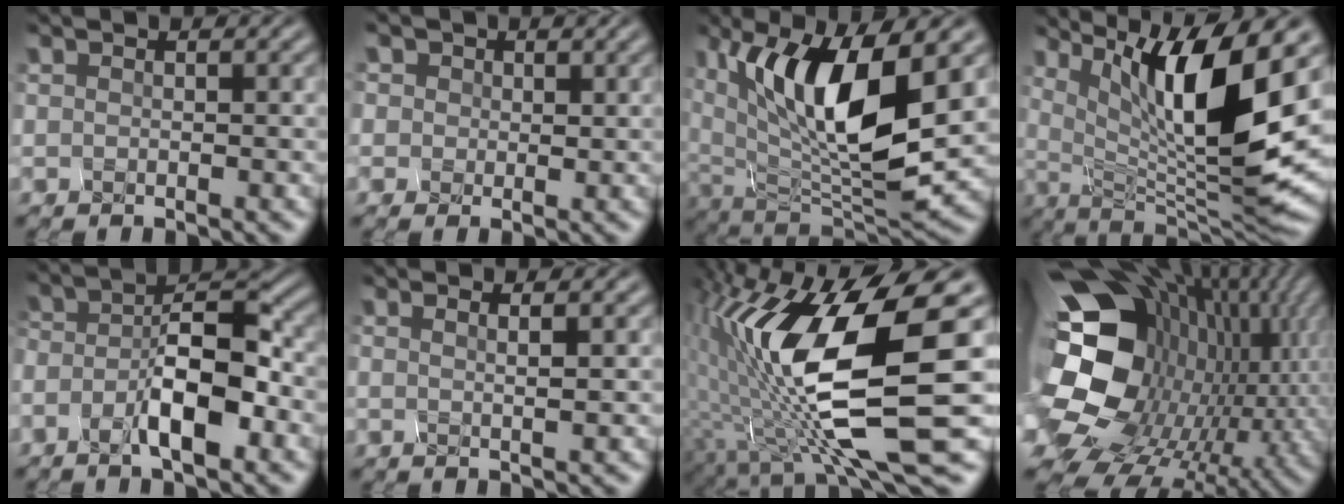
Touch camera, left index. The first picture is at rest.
{"total": 1.3, "force": [0.2, 0.8, -0.9], "torque": [-0.002, 0.003, 0.015]}
{"total": 9.8, "force": [3.1, 3.1, 8.8], "torque": [-0.168, -0.015, 0.082]}
{"total": 11.4, "force": [3.3, 2.4, 10.6], "torque": [-0.183, -0.006, 0.081]}
{"total": 5.4, "force": [-3.2, 1.5, 4.1], "torque": [-0.087, 0.013, -0.040]}
{"total": 1.4, "force": [0.5, 0.4, 1.3], "torque": [-0.014, 0.013, -0.006]}
{"total": 13.0, "force": [-1.7, 3.3, 12.5], "torque": [-0.256, -0.008, -0.007]}
{"total": 20.8, "force": [-1.2, 16.5, 12.7], "torque": [-0.276, -0.037, -0.014]}